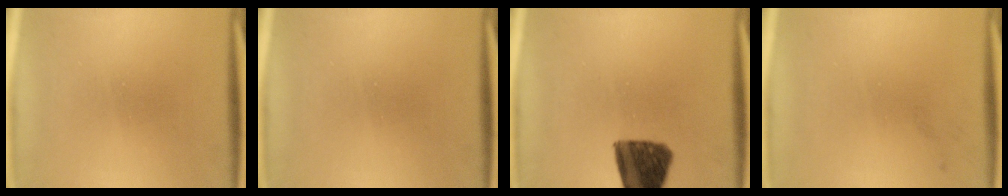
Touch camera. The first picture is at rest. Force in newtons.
{"total": 0.0}
{"total": 11.2}
{"total": 1.1}